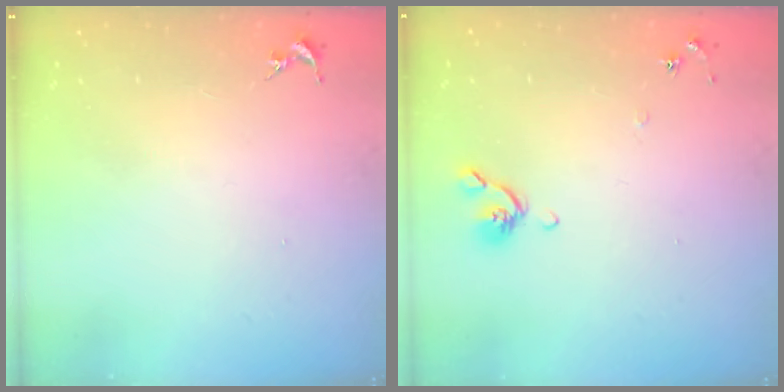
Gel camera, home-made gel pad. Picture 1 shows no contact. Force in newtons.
{"total": 5.4, "press": 5.3, "slide": 1.1}